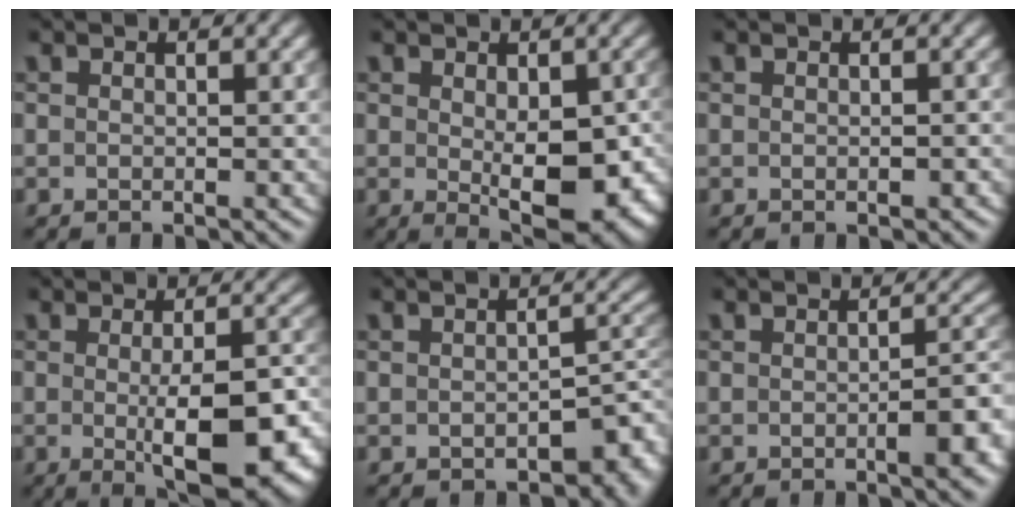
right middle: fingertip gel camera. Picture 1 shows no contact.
{"total": 8.0, "force": [-1.4, 3.8, 6.9], "torque": [-0.106, -0.025, -0.004]}
{"total": 0.7, "force": [-0.3, 0.2, 0.6], "torque": [-0.010, 0.000, -0.002]}
{"total": 9.7, "force": [-2.1, 3.3, 8.9], "torque": [-0.127, -0.021, -0.023]}
{"total": 3.8, "force": [-1.9, 1.9, 2.7], "torque": [-0.025, -0.001, -0.023]}
{"total": 3.8, "force": [-1.2, 1.0, 3.5], "torque": [-0.044, 0.003, -0.018]}